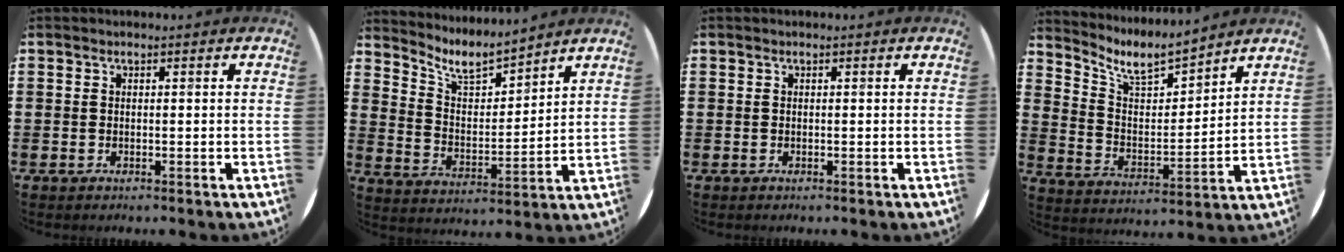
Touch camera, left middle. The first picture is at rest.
{"total": 7.0, "force": [6.3, 1.9, 2.5], "torque": [-0.073, -0.032, 0.111]}
{"total": 0.0}
{"total": 7.6, "force": [6.7, 2.0, 3.0], "torque": [-0.076, -0.039, 0.116]}